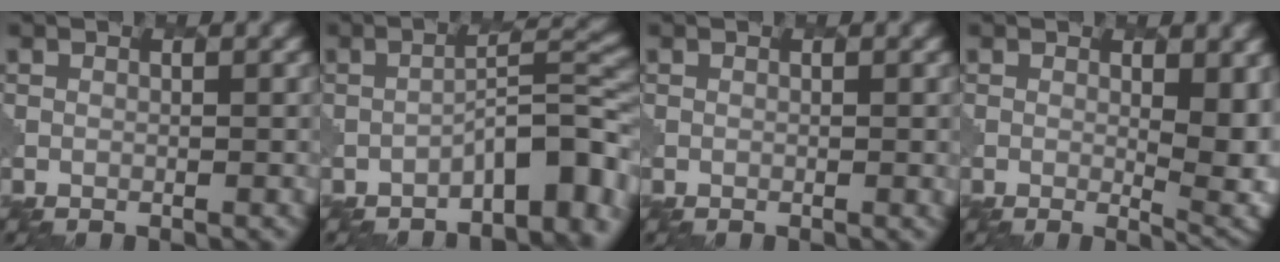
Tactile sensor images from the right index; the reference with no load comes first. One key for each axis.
{"total": 6.5, "fx": -3.9, "fy": 2.0, "fz": 4.8, "tx": -0.056, "ty": 0.015, "tz": -0.061}
{"total": 0.6, "fx": 0.2, "fy": 0.1, "fz": 0.6, "tx": -0.006, "ty": -0.001, "tz": 0.005}
{"total": 6.9, "fx": 0.8, "fy": 2.9, "fz": 6.2, "tx": -0.072, "ty": -0.011, "tz": 0.019}